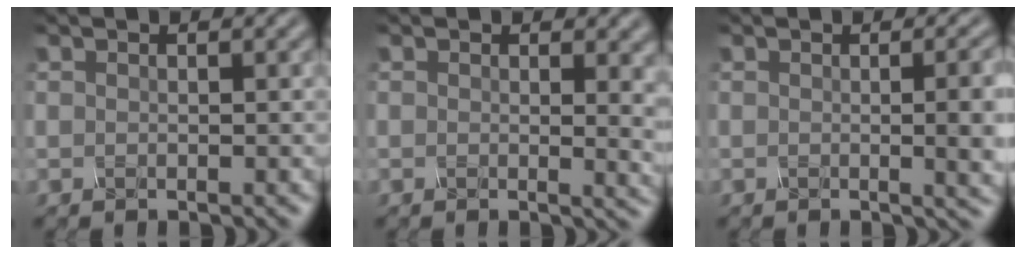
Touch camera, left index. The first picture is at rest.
{"total": 3.5, "force": [0.6, 1.4, 3.2], "torque": [-0.024, -0.006, 0.010]}
{"total": 6.0, "force": [-0.1, 2.4, 5.5], "torque": [-0.039, 0.001, 0.000]}